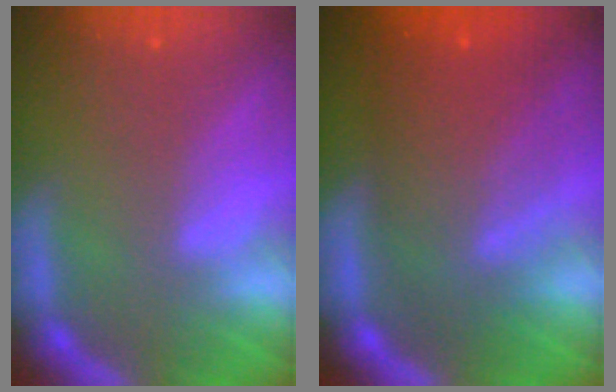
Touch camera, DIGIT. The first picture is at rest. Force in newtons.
{"total": 8.5}